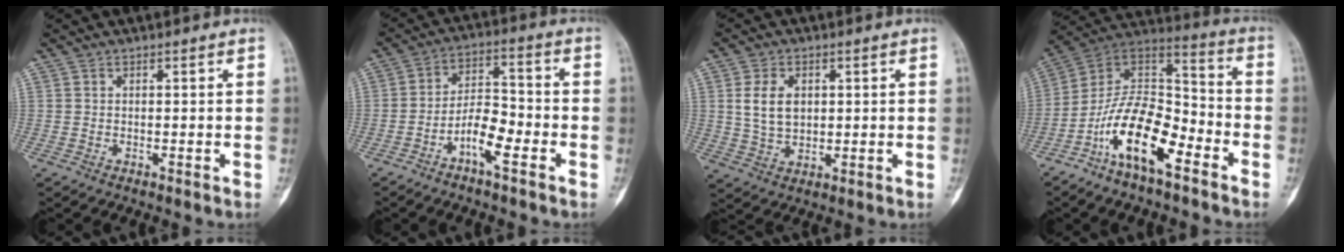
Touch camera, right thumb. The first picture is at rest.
{"total": 8.0, "force": [-4.0, 3.0, 6.3], "torque": [-0.101, 0.038, -0.076]}
{"total": 7.1, "force": [1.5, 4.9, 5.0], "torque": [-0.081, -0.005, 0.035]}
{"total": 16.4, "force": [-8.5, 7.2, 12.0], "torque": [-0.199, 0.079, -0.163]}